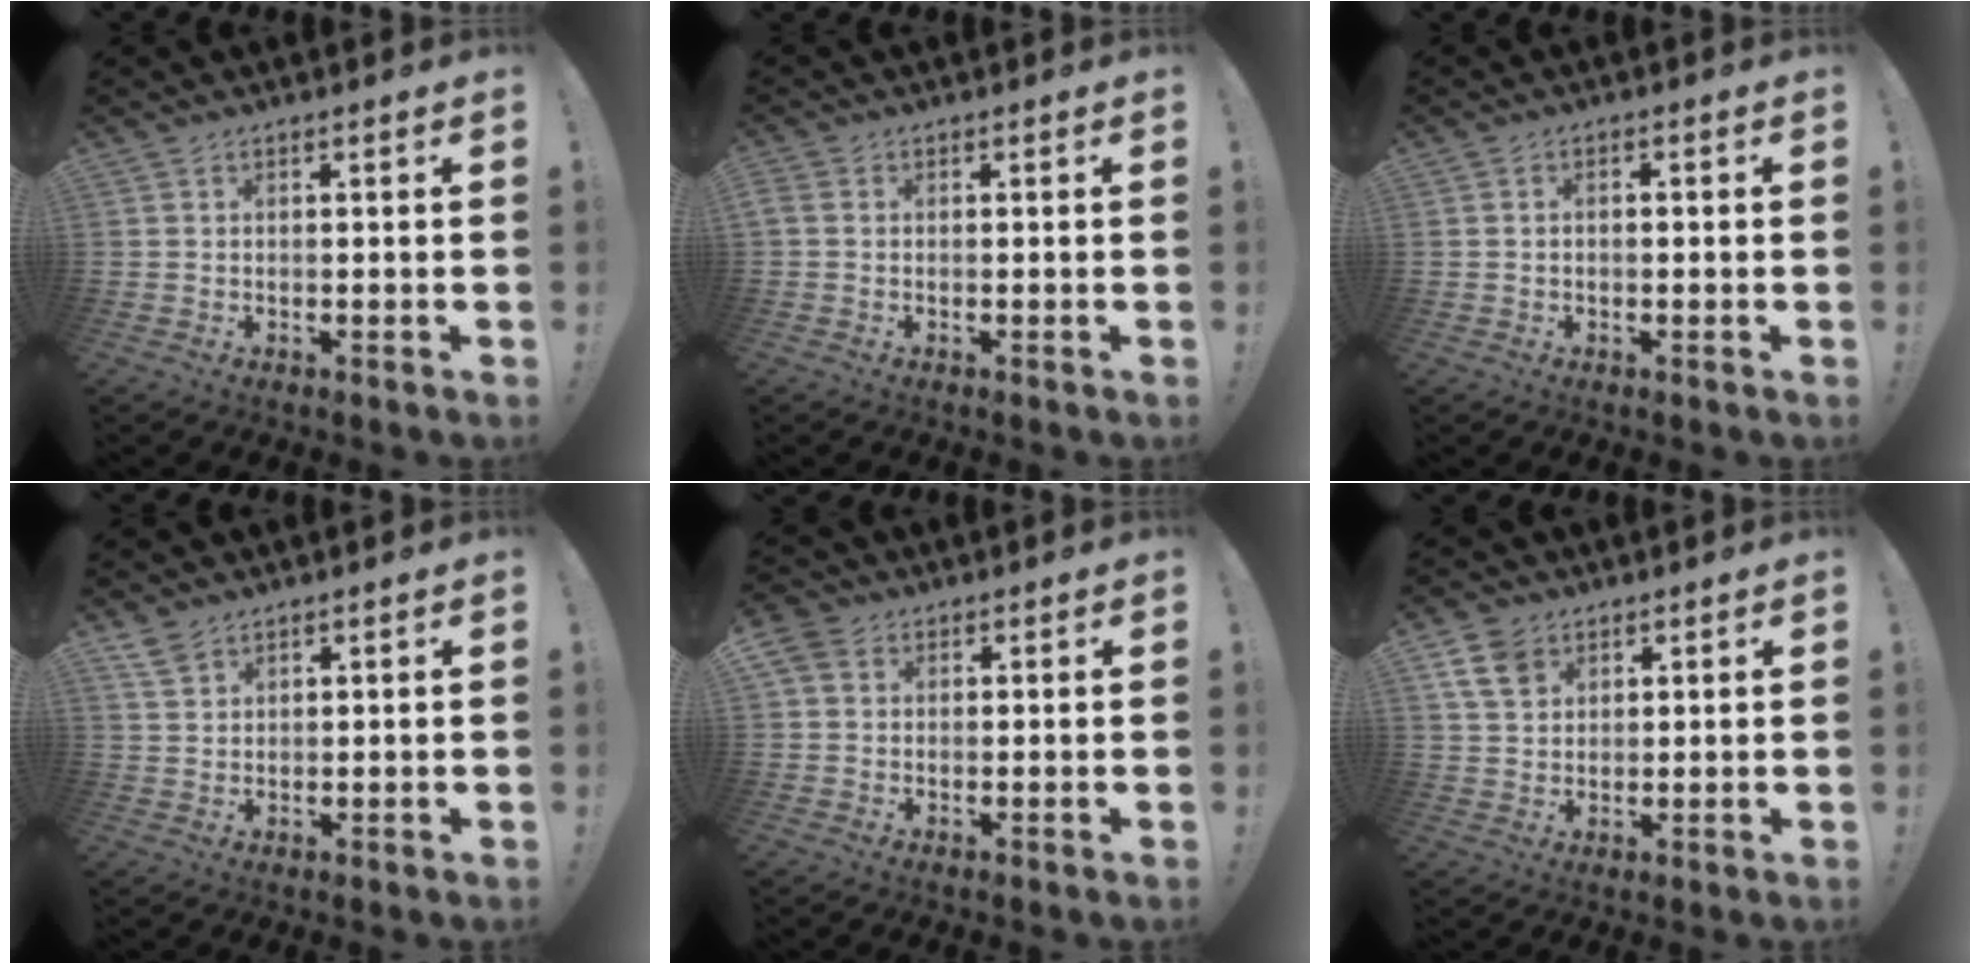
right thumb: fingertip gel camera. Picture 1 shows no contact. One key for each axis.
{"total": 1.0, "fx": -0.1, "fy": 0.6, "fz": 0.8, "tx": -0.022, "ty": 0.005, "tz": 0.000}
{"total": 1.5, "fx": -0.7, "fy": 0.9, "fz": 0.9, "tx": -0.023, "ty": 0.008, "tz": -0.011}
{"total": 3.7, "fx": 2.9, "fy": 1.6, "fz": 1.5, "tx": -0.019, "ty": -0.019, "tz": 0.055}
{"total": 5.0, "fx": 2.1, "fy": 3.8, "fz": 2.5, "tx": -0.048, "ty": 0.002, "tz": 0.044}
{"total": 7.8, "fx": 4.4, "fy": 5.2, "fz": 3.8, "tx": -0.062, "ty": -0.014, "tz": 0.090}